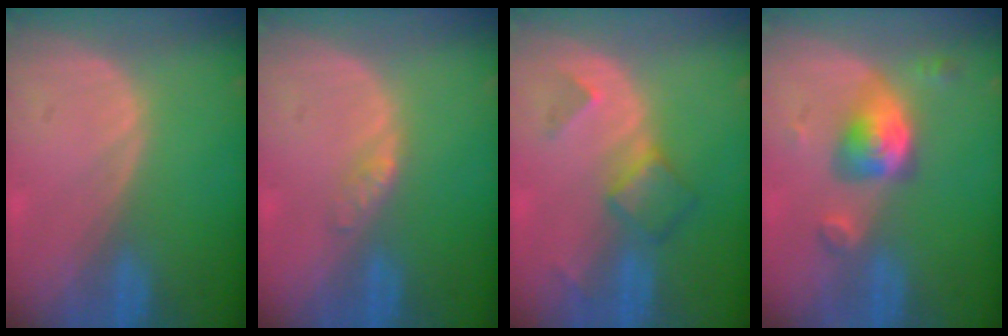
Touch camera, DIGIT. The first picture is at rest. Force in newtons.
{"total": 1.7, "press": 1.7, "slide": 0.2}
{"total": 4.6, "press": 4.6, "slide": 0.9}
{"total": 5.5, "press": 5.4, "slide": 1.0}